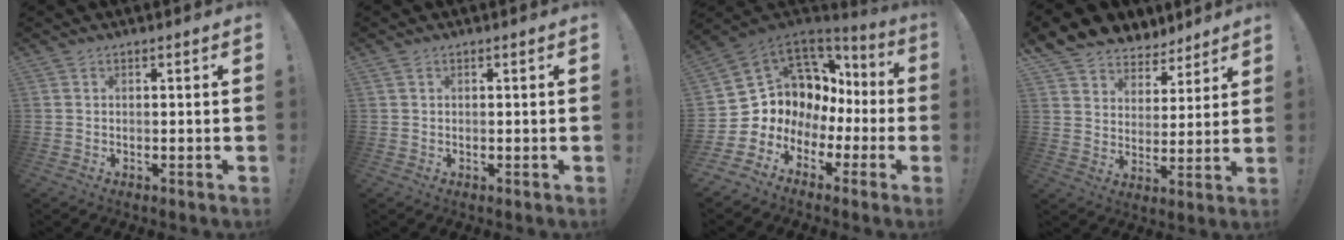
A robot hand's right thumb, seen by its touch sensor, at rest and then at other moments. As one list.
[{"total": 0.5, "force": [0.3, 0.5, 0.1], "torque": [-0.006, 0.004, 0.006]}, {"total": 7.4, "force": [3.1, 6.5, 1.8], "torque": [-0.025, -0.056, 0.073]}, {"total": 7.0, "force": [5.2, 4.6, 0.6], "torque": [-0.015, -0.046, 0.105]}]